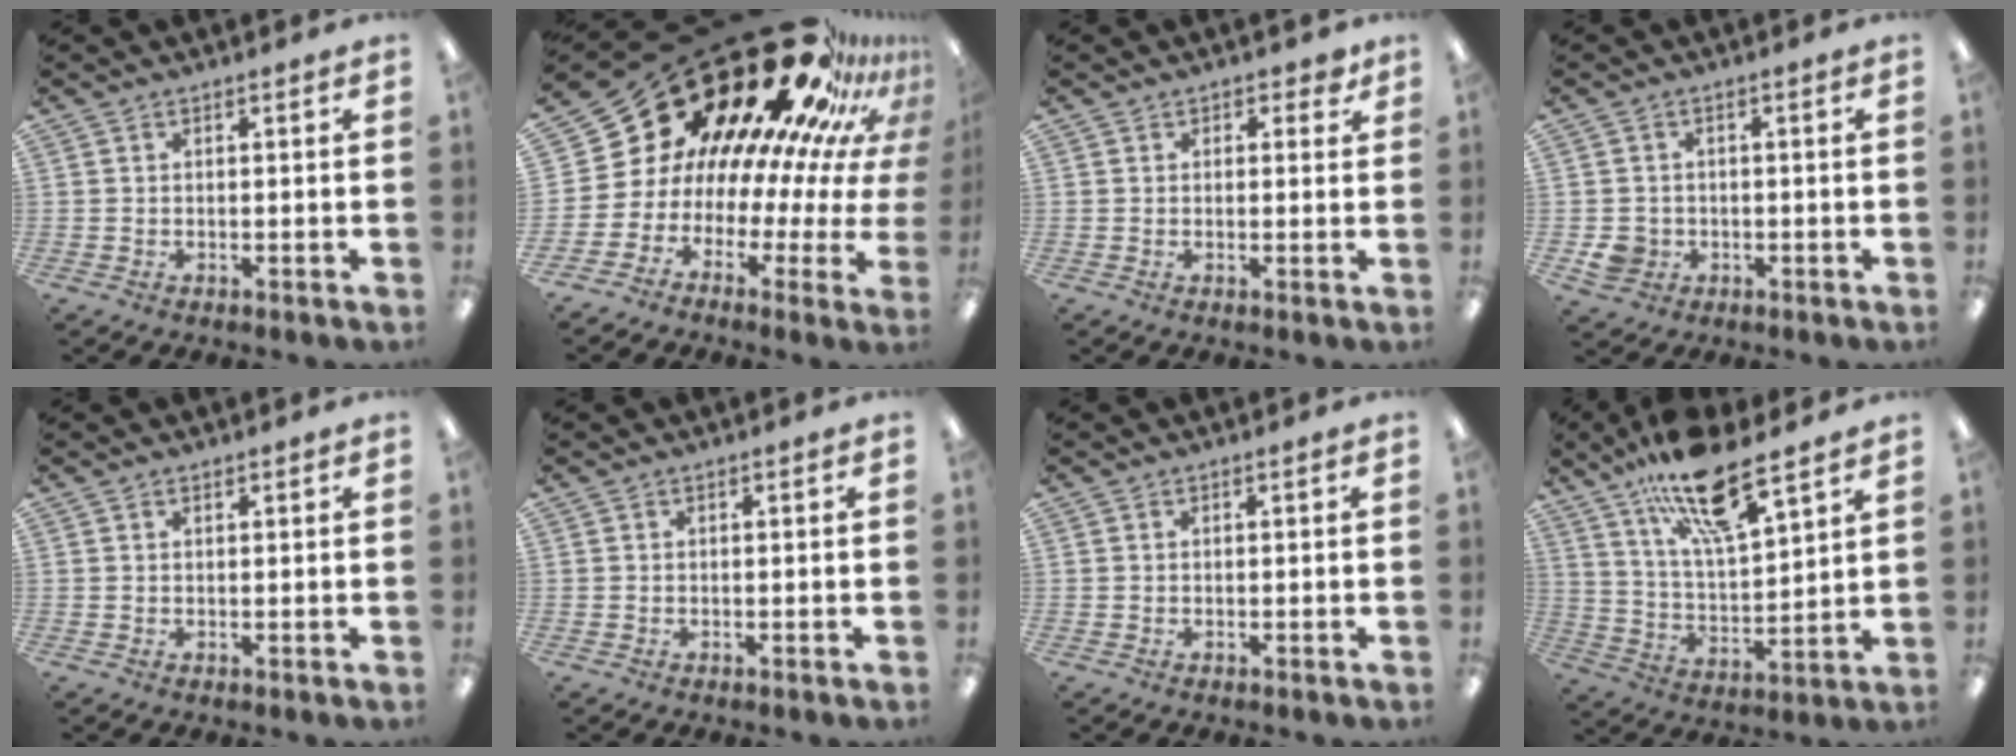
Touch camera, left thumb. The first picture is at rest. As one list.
[{"total": 30.7, "force": [20.0, 15.8, 17.1], "torque": [-0.234, -0.198, 0.402]}, {"total": 2.1, "force": [1.3, 1.4, 0.9], "torque": [-0.003, -0.003, 0.019]}, {"total": 4.2, "force": [-0.9, 3.9, 1.2], "torque": [-0.020, 0.004, -0.017]}, {"total": 0.8, "force": [0.6, 0.4, 0.4], "torque": [-0.009, 0.000, 0.012]}, {"total": 0.0}, {"total": 0.0}, {"total": 17.2, "force": [12.2, 4.7, 11.1], "torque": [-0.202, -0.056, 0.205]}]